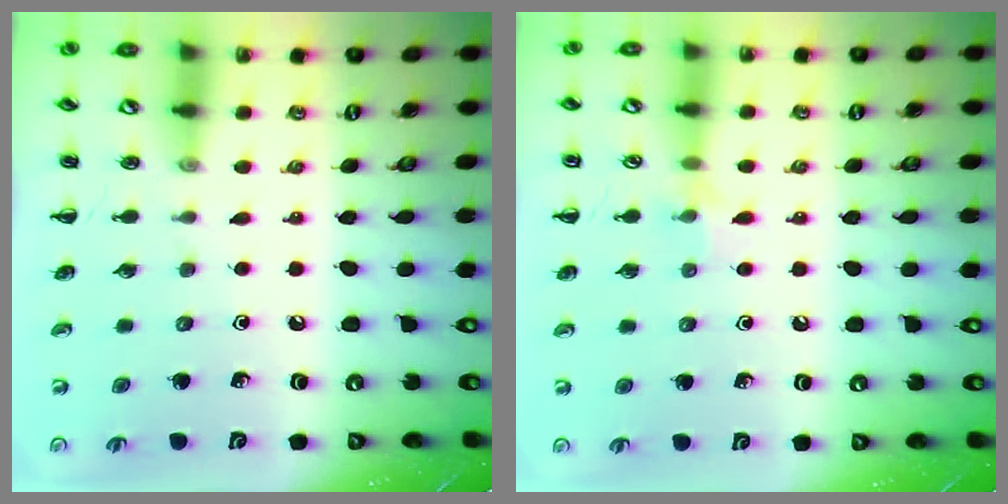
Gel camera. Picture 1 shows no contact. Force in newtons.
{"total": 5.3, "press": 5.1, "slide": 1.2}